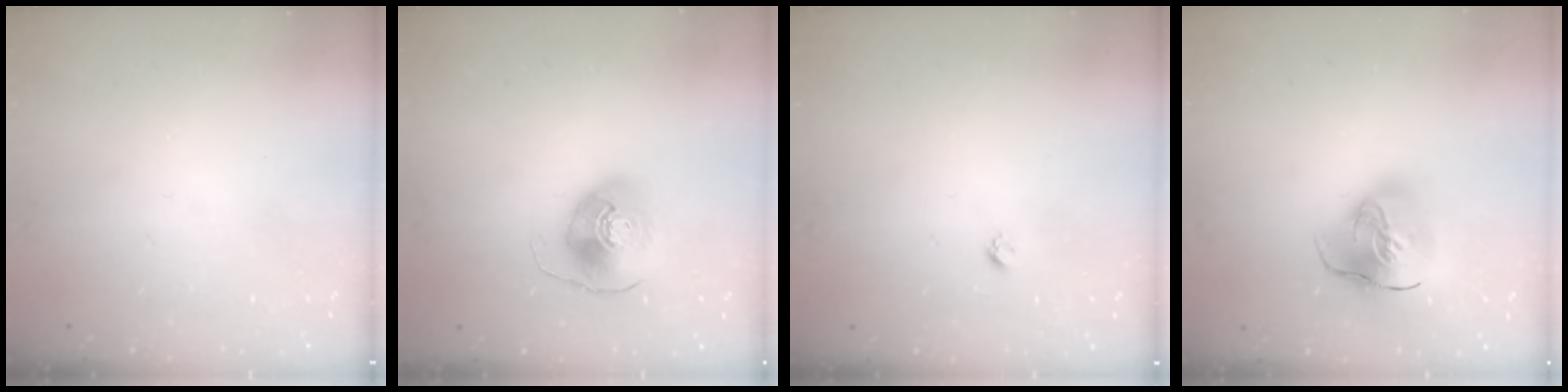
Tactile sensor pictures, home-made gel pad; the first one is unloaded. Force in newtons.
{"total": 10.3, "press": 10.2, "slide": 1.5}
{"total": 3.6, "press": 3.6, "slide": 0.3}
{"total": 18.1, "press": 17.9, "slide": 2.6}